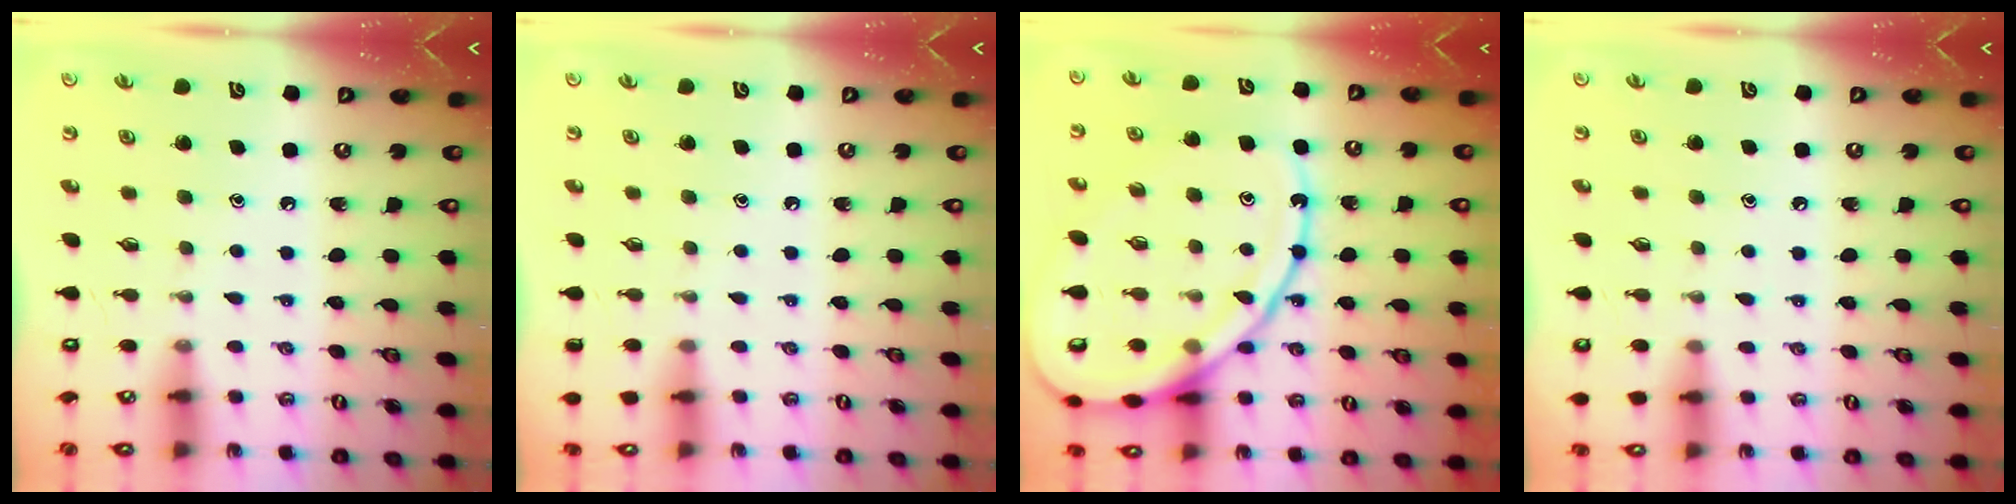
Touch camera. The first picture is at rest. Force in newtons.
{"total": 0.0}
{"total": 20.1, "press": 20.0, "slide": 2.2}
{"total": 3.9, "press": 3.9, "slide": 0.6}